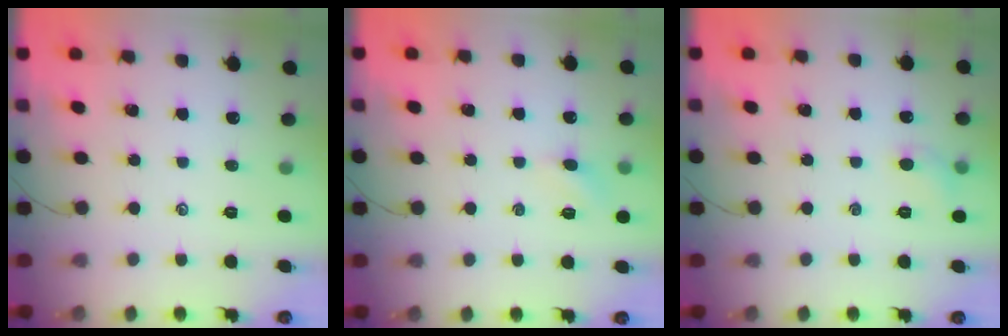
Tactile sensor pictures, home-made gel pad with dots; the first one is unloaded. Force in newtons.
{"total": 4.1, "press": 3.9, "slide": 1.1}
{"total": 5.3, "press": 5.1, "slide": 1.5}